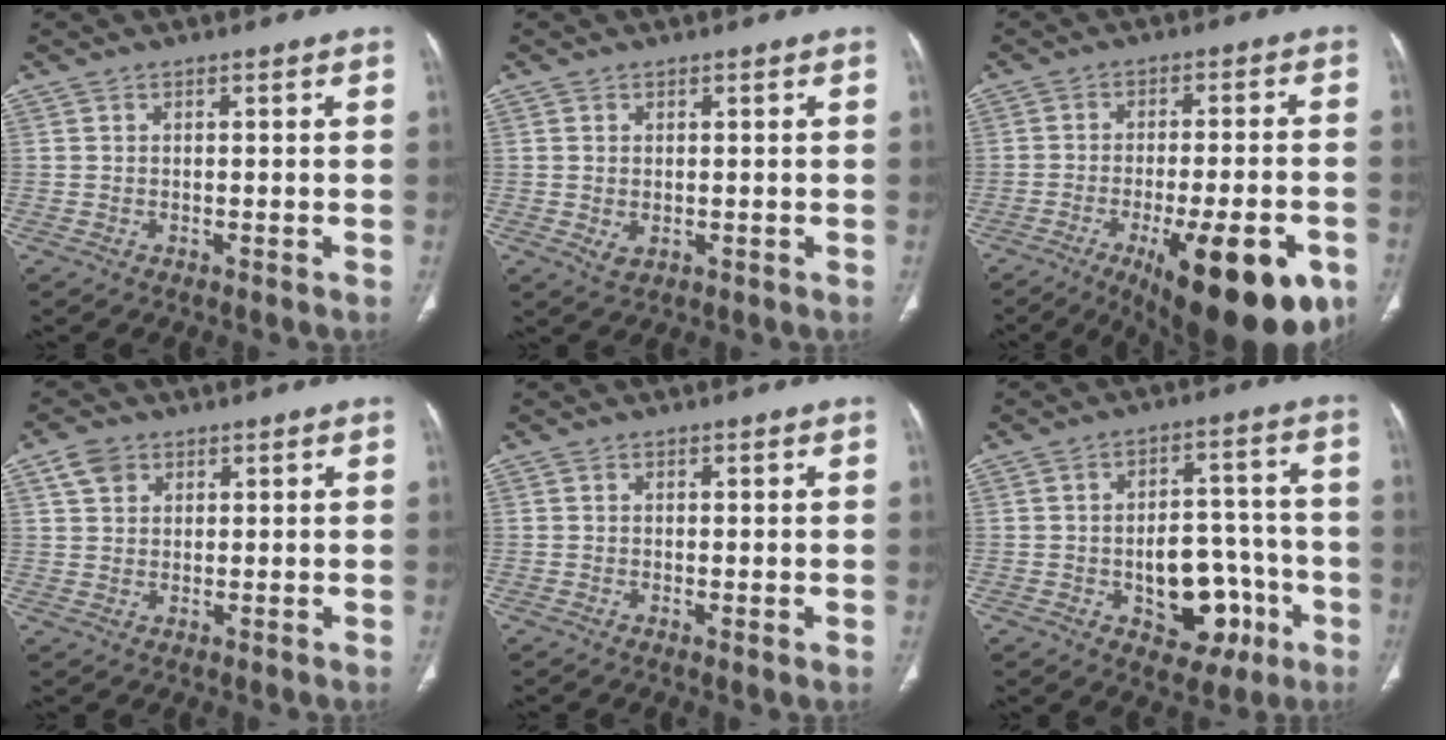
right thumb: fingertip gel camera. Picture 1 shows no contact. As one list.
[{"total": 2.0, "force": [-0.2, 1.3, 1.5], "torque": [-0.031, -0.005, 0.003]}, {"total": 21.3, "force": [-9.9, 6.9, 17.5], "torque": [-0.193, 0.026, -0.132]}, {"total": 4.1, "force": [2.1, 3.1, 1.7], "torque": [-0.020, -0.003, 0.041]}, {"total": 0.9, "force": [-0.1, 0.1, 0.8], "torque": [-0.019, -0.007, -0.002]}, {"total": 13.1, "force": [-4.3, 8.4, 9.2], "torque": [-0.083, 0.043, -0.048]}]